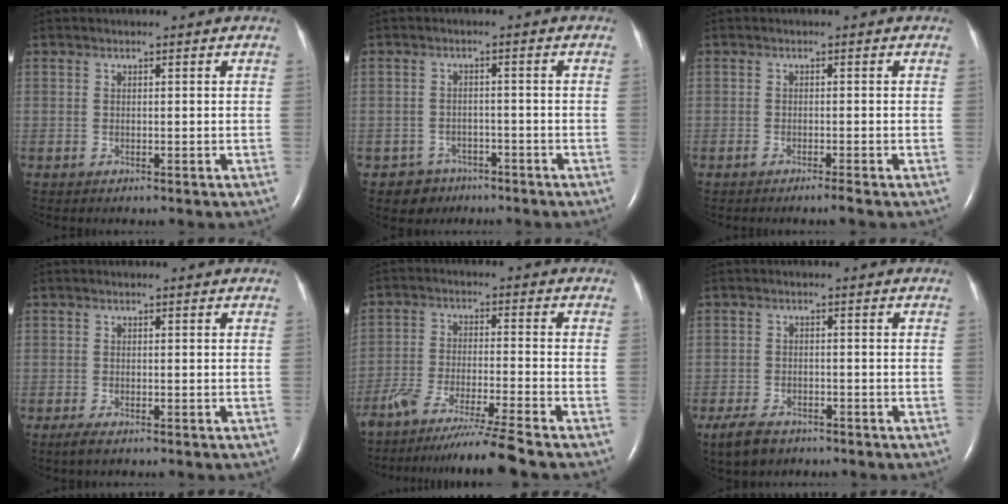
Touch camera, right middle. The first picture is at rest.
{"total": 3.7, "force": [-2.4, 2.7, -0.3], "torque": [-0.001, 0.011, -0.034]}
{"total": 1.2, "force": [-1.0, -0.4, 0.7], "torque": [-0.013, 0.001, -0.019]}
{"total": 1.8, "force": [-1.2, 0.5, 1.2], "torque": [-0.037, -0.006, -0.020]}
{"total": 11.2, "force": [-9.5, -2.3, 5.3], "torque": [-0.084, -0.034, -0.165]}
{"total": 6.0, "force": [-4.4, 2.9, 2.7], "torque": [-0.058, -0.007, -0.069]}